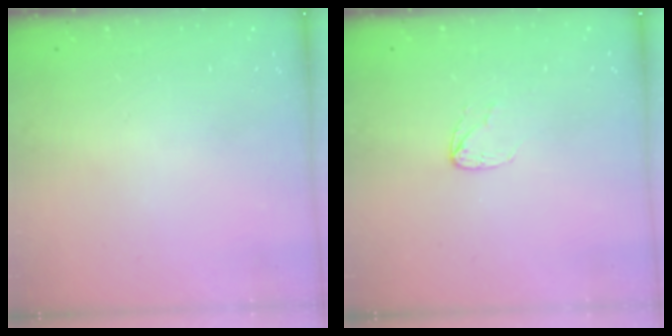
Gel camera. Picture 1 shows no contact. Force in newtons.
{"total": 3.6, "press": 3.6, "slide": 0.3}